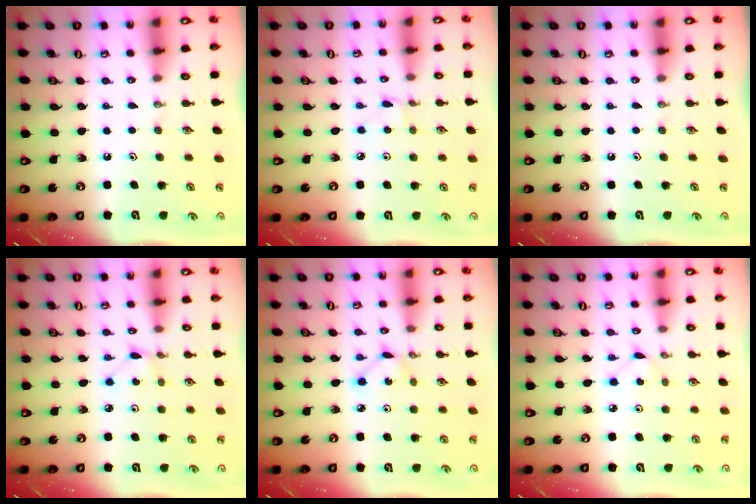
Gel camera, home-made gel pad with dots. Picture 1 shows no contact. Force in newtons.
{"total": 1.1, "press": 1.1, "slide": 0.1}
{"total": 0.0}
{"total": 1.5, "press": 1.5, "slide": 0.2}
{"total": 3.5, "press": 3.5, "slide": 0.2}
{"total": 2.7, "press": 2.7, "slide": 0.3}